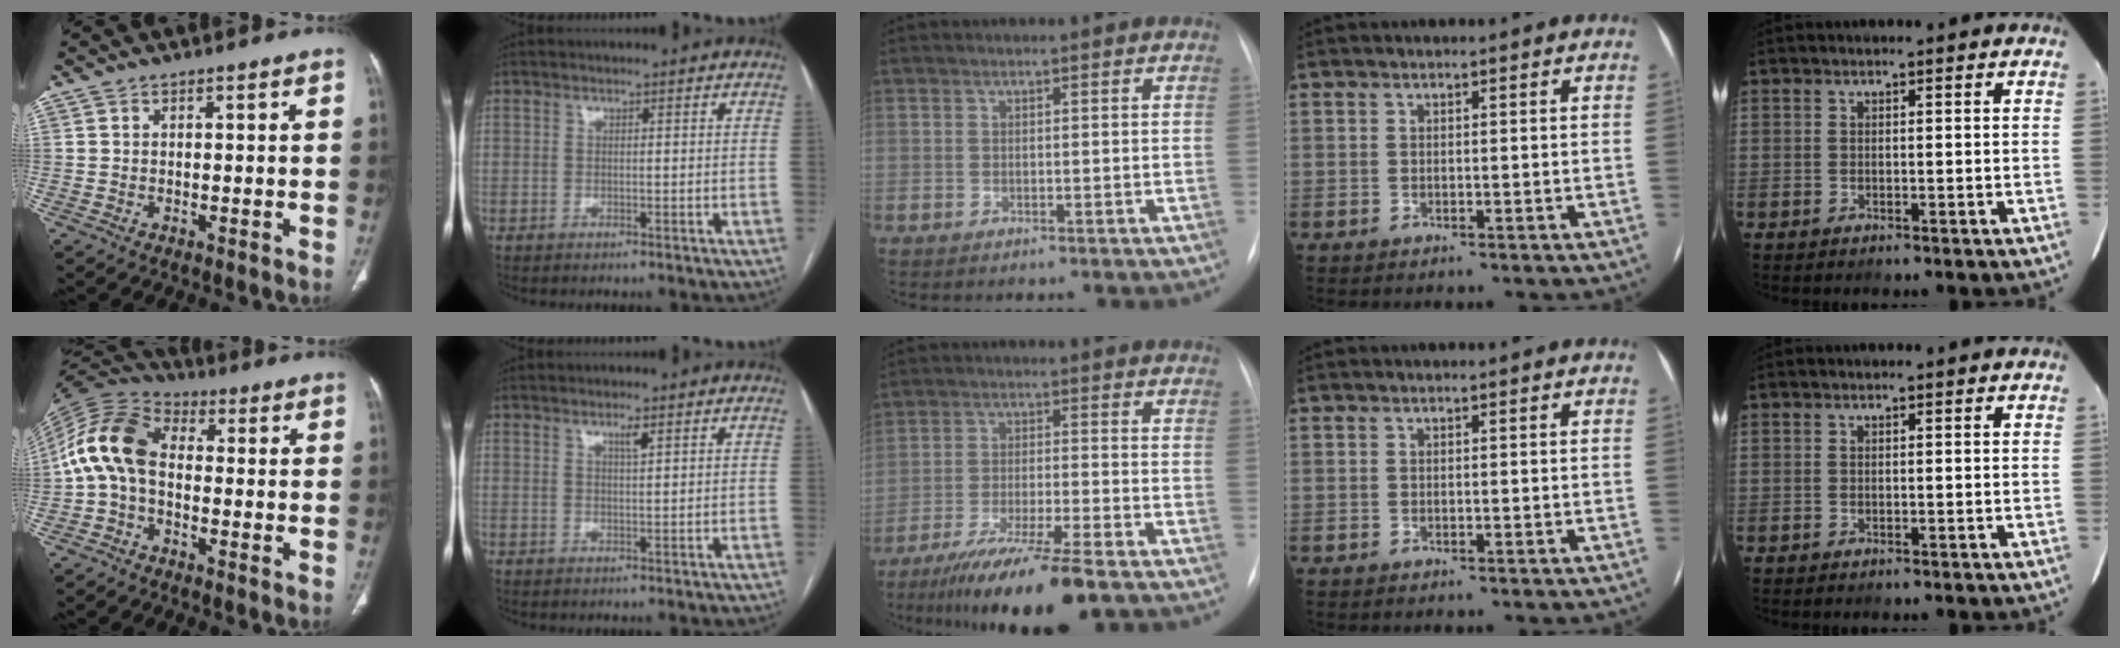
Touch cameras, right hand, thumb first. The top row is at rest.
{"thumb": {"total": 12.4, "force": [-0.5, 8.2, 9.3], "torque": [-0.182, 0.031, -0.025]}, "index": {"total": 1.5, "force": [0.9, 0.0, 1.2], "torque": [-0.022, -0.003, 0.014]}, "middle": {"total": 12.3, "force": [-8.9, 0.1, 8.5], "torque": [-0.149, -0.039, -0.146]}}